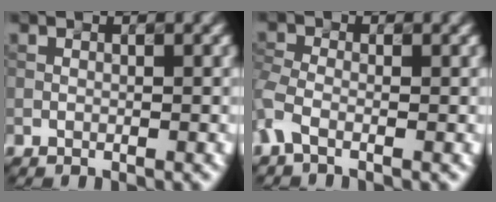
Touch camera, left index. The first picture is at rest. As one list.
[{"total": 2.1, "force": [-1.2, 1.0, 1.4], "torque": [-0.040, 0.000, -0.037]}]